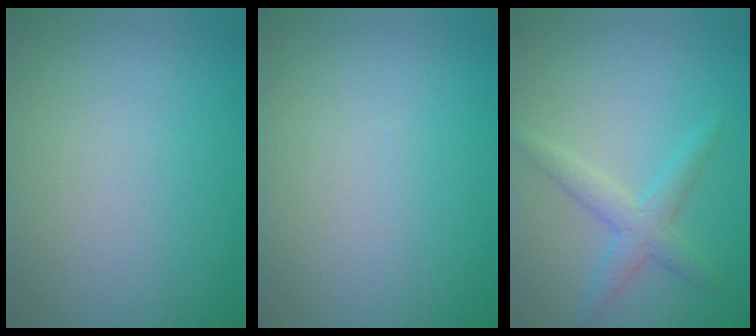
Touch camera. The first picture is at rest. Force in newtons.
{"total": 0.0}
{"total": 2.5, "press": 2.5, "slide": 0.2}